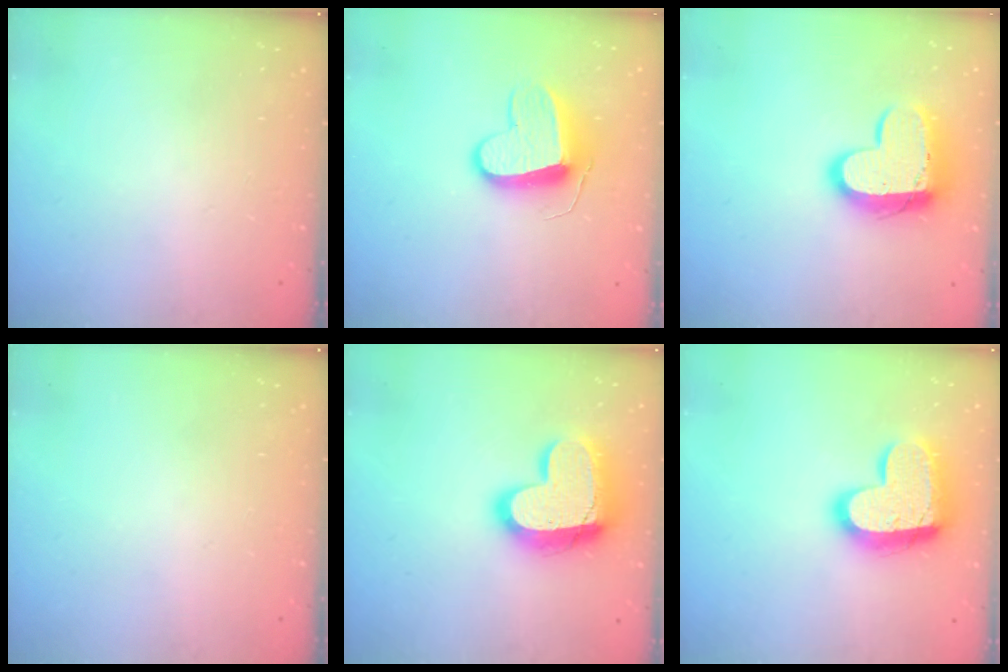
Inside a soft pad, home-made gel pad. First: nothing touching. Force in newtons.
{"total": 9.9, "press": 9.9, "slide": 0.0}
{"total": 14.4, "press": 14.4, "slide": 1.1}
{"total": 0.0}
{"total": 19.3, "press": 19.2, "slide": 1.6}
{"total": 18.4, "press": 18.3, "slide": 1.7}